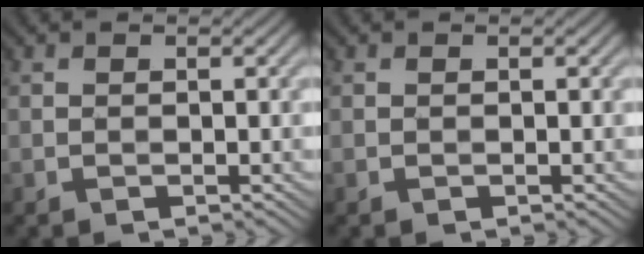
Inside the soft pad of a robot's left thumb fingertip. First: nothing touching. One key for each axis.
{"total": 0.0}